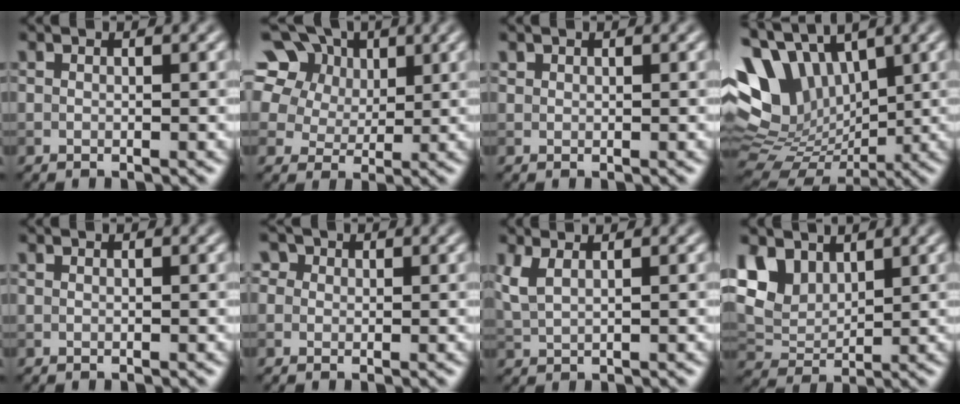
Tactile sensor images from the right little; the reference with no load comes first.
{"total": 17.3, "force": [9.2, 12.1, 8.2], "torque": [-0.204, 0.057, 0.166]}
{"total": 0.6, "force": [0.5, 0.4, 0.0], "torque": [0.003, -0.001, 0.011]}
{"total": 12.4, "force": [4.1, 8.0, 8.5], "torque": [-0.172, 0.020, 0.086]}
{"total": 0.0}
{"total": 2.7, "force": [1.4, 2.1, 1.0], "torque": [-0.012, 0.012, 0.005]}
{"total": 2.3, "force": [1.3, 0.8, 1.7], "torque": [-0.043, 0.003, 0.031]}
{"total": 4.8, "force": [2.8, 3.2, 2.3], "torque": [-0.057, -0.002, 0.054]}